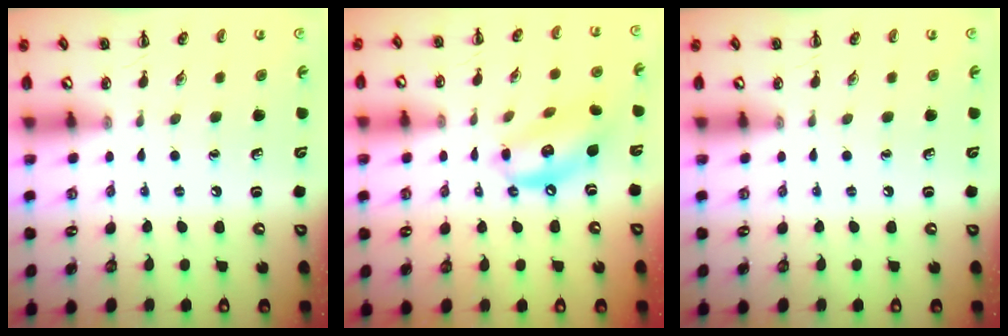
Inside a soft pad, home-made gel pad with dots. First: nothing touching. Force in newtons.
{"total": 12.5, "press": 12.3, "slide": 2.2}
{"total": 0.0}